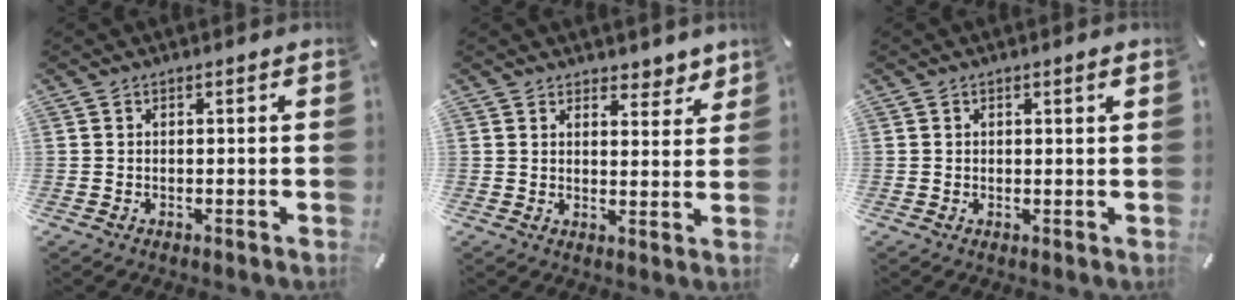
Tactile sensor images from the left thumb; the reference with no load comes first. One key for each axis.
{"total": 4.6, "fx": 3.9, "fy": 2.5, "fz": 0.1, "tx": 0.015, "ty": -0.031, "tz": 0.067}
{"total": 0.9, "fx": 0.4, "fy": 0.5, "fz": 0.6, "tx": -0.011, "ty": 0.005, "tz": 0.006}